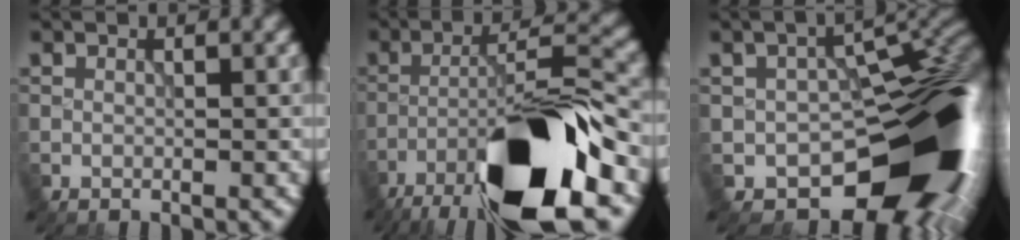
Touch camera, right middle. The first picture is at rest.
{"total": 14.3, "force": [-8.6, 3.2, 11.0], "torque": [-0.190, 0.004, -0.152]}
{"total": 15.3, "force": [-5.7, 8.8, 11.1], "torque": [-0.112, -0.026, -0.076]}